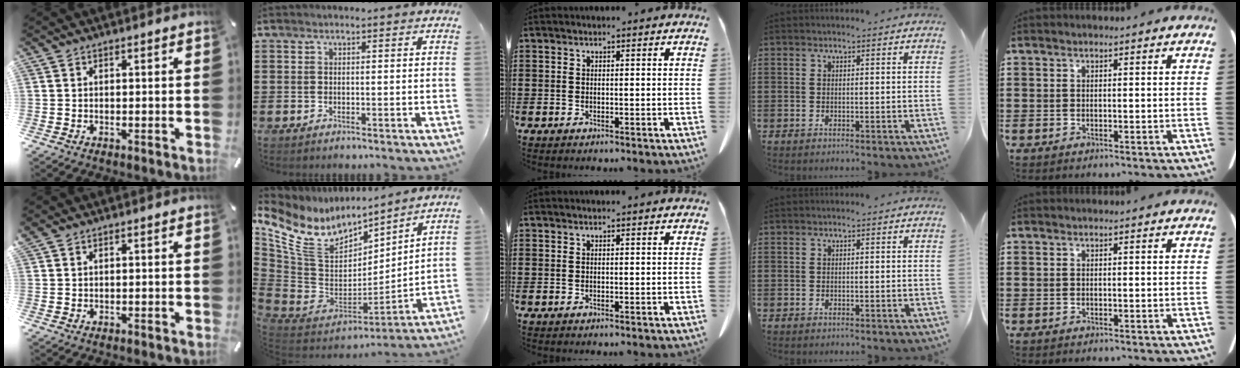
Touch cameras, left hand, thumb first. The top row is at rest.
{"thumb": {"total": 0.8, "force": [0.7, 0.3, 0.3], "torque": [-0.007, -0.002, 0.014]}, "index": {"total": 11.2, "force": [6.1, 7.3, 5.9], "torque": [-0.170, -0.036, 0.110]}}